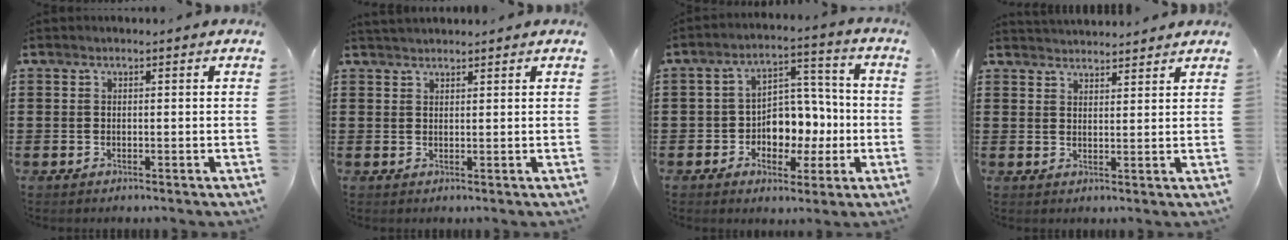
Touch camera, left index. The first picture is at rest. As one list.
[{"total": 1.4, "force": [1.4, 0.2, 0.2], "torque": [-0.007, 0.001, 0.028]}, {"total": 7.0, "force": [-1.0, 6.0, 3.4], "torque": [-0.062, 0.008, -0.018]}, {"total": 2.5, "force": [2.5, 0.0, -0.2], "torque": [-0.003, -0.006, 0.049]}]